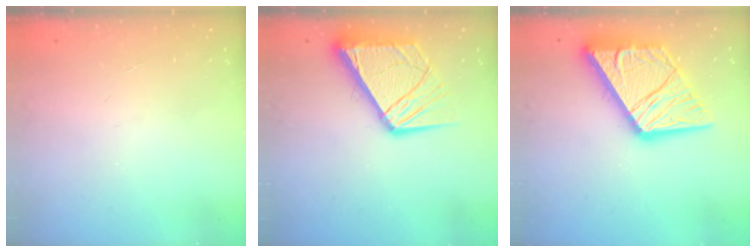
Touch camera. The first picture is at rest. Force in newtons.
{"total": 13.1, "press": 13.0, "slide": 1.5}
{"total": 21.7, "press": 21.5, "slide": 2.5}